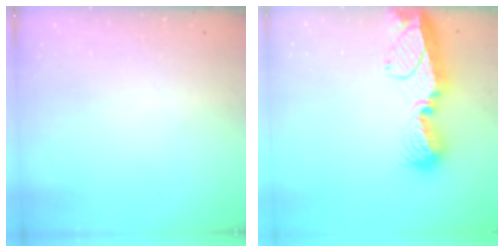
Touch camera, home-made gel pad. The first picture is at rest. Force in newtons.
{"total": 14.7, "press": 14.7, "slide": 1.1}